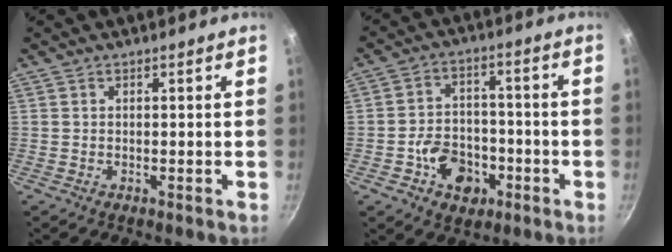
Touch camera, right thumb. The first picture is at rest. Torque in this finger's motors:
{"motor_torque": [1.03, 1.11, 0.95, -0.73, 0.27]}